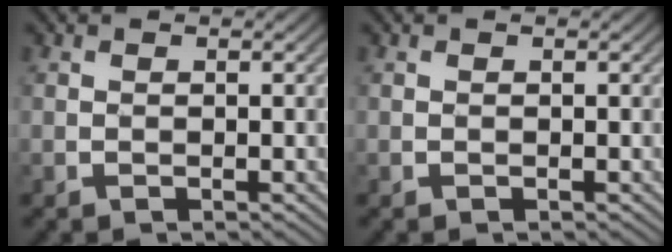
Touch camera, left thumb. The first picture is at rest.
{"total": 0.0}